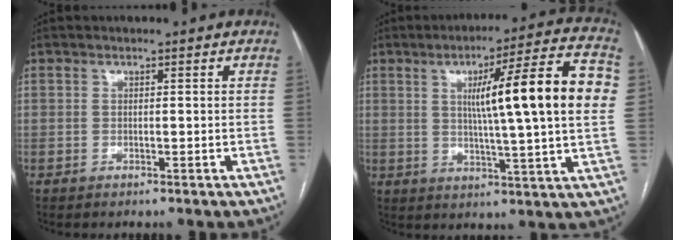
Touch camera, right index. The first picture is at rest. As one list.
[{"total": 17.9, "force": [3.0, -0.1, 17.6], "torque": [-0.258, 0.014, 0.036]}]